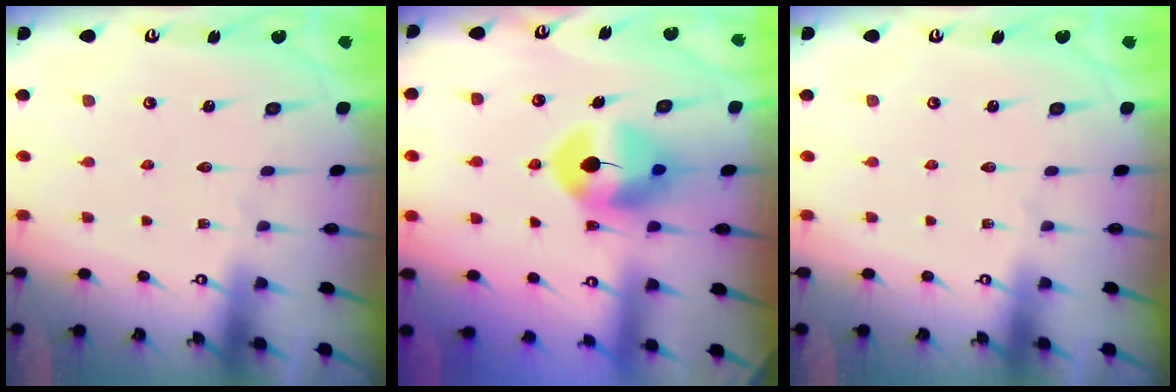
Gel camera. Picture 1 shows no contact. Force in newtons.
{"total": 8.8, "press": 8.7, "slide": 1.6}
{"total": 0.0}